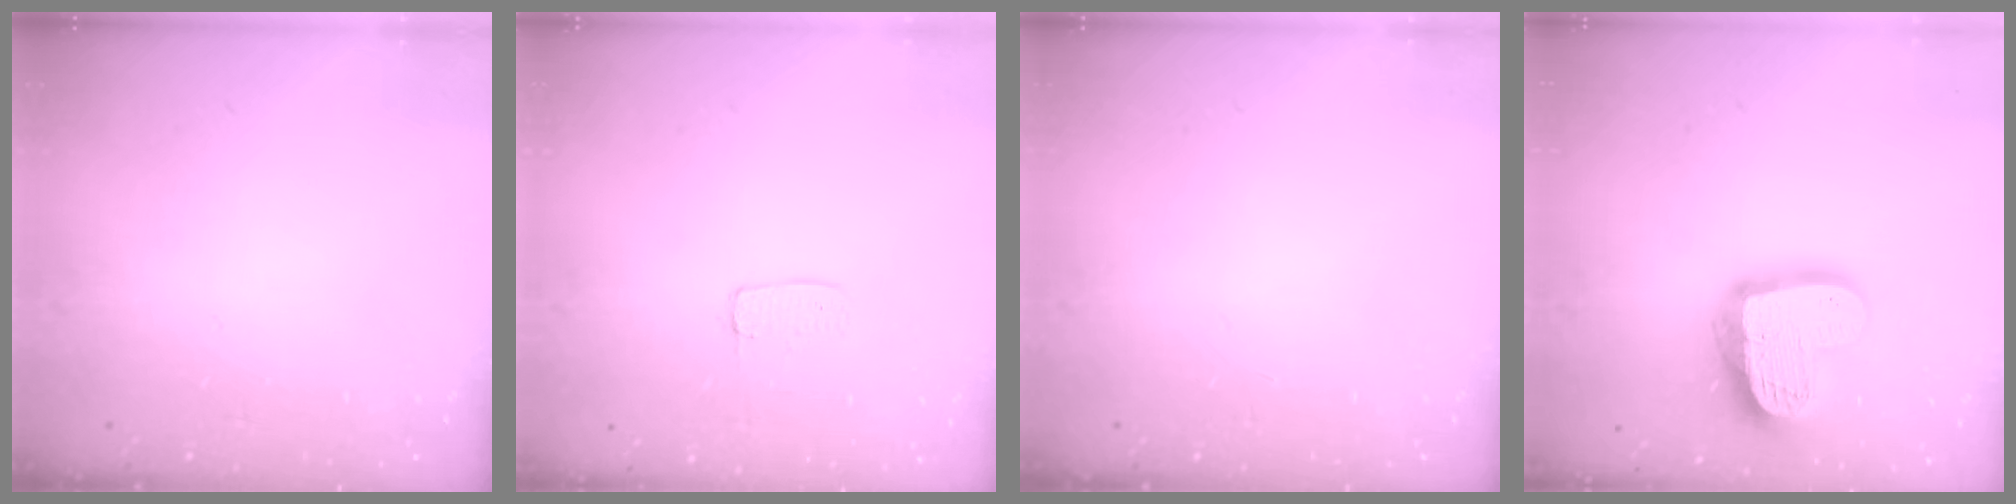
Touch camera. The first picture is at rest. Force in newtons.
{"total": 5.0, "press": 5.0, "slide": 0.3}
{"total": 0.0}
{"total": 21.7, "press": 21.6, "slide": 2.0}